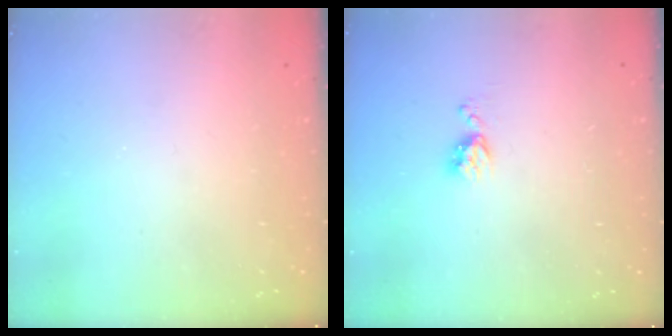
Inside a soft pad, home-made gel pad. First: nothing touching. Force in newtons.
{"total": 5.5, "press": 5.5, "slide": 0.7}